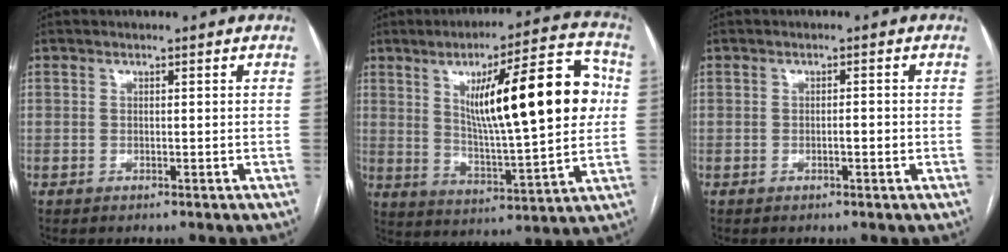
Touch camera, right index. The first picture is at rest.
{"total": 20.3, "force": [4.5, 3.5, 19.5], "torque": [-0.293, 0.020, 0.067]}
{"total": 1.4, "force": [-0.4, 0.3, 1.3], "torque": [-0.019, 0.002, -0.009]}